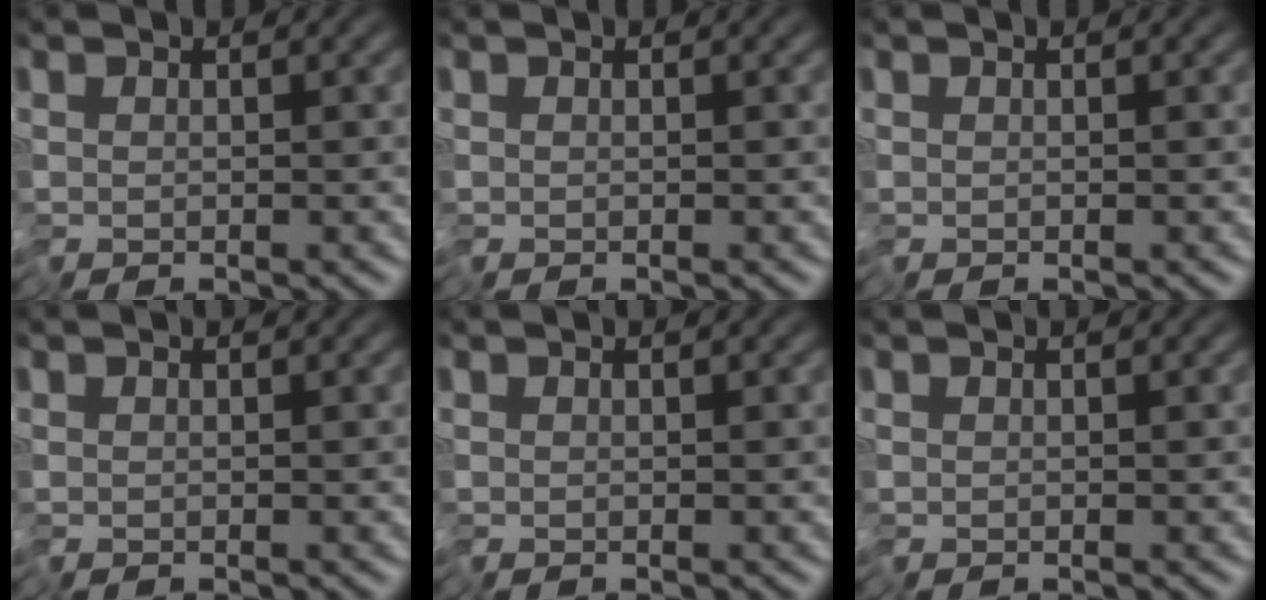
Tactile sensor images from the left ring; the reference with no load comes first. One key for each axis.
{"total": 0.0}
{"total": 0.0}
{"total": 0.0}
{"total": 0.0}
{"total": 0.0}